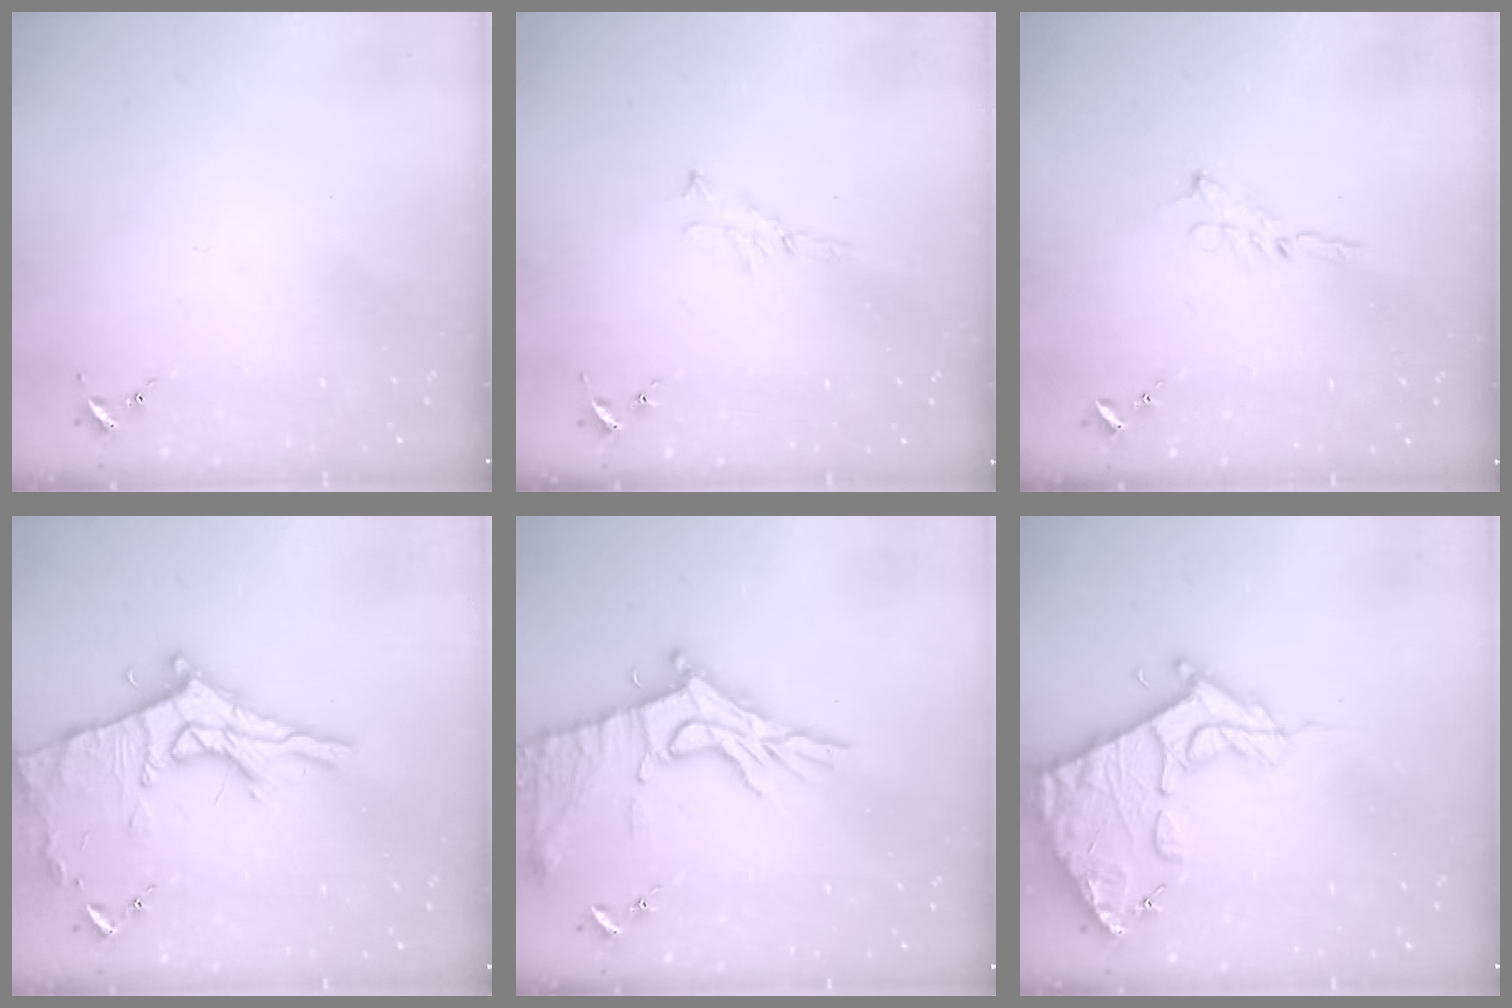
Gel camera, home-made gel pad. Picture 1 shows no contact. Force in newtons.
{"total": 3.9, "press": 3.9, "slide": 0.4}
{"total": 3.7, "press": 3.7, "slide": 0.3}
{"total": 17.3, "press": 17.3, "slide": 1.0}
{"total": 16.5, "press": 16.5, "slide": 1.3}
{"total": 16.7, "press": 16.6, "slide": 1.9}